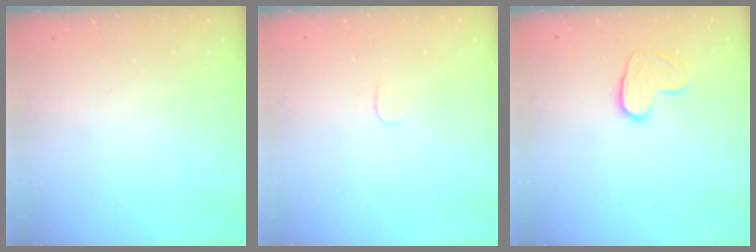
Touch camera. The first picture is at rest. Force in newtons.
{"total": 3.2, "press": 3.2, "slide": 0.3}
{"total": 9.5, "press": 9.5, "slide": 0.7}